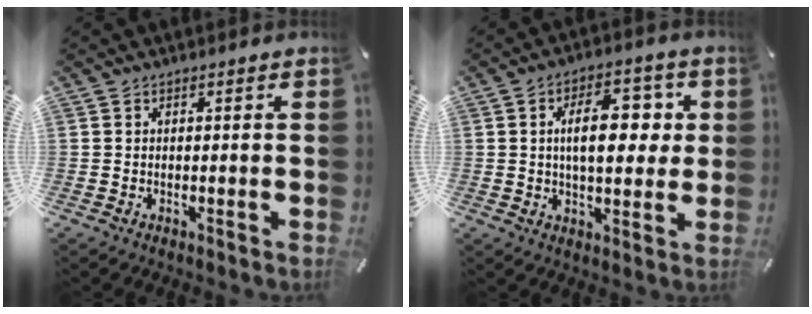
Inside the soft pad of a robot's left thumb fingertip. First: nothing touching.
{"total": 12.5, "force": [2.3, 6.7, 10.3], "torque": [-0.144, -0.001, 0.032]}